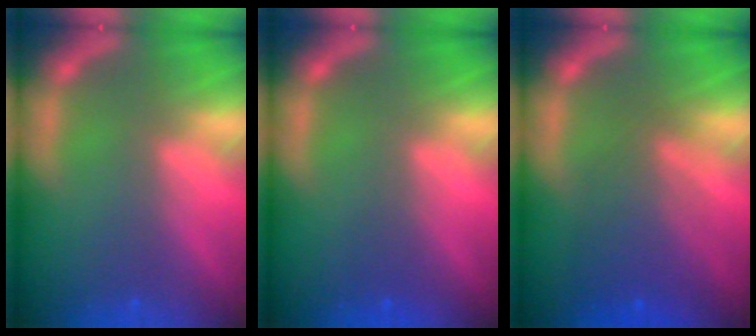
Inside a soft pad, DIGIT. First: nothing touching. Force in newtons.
{"total": 0.9}
{"total": 5.6}